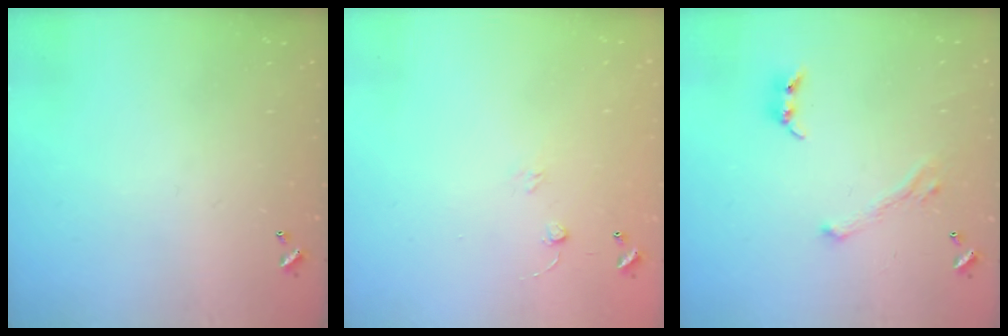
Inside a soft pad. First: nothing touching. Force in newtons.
{"total": 6.2, "press": 6.2, "slide": 0.6}
{"total": 3.7, "press": 3.5, "slide": 1.2}